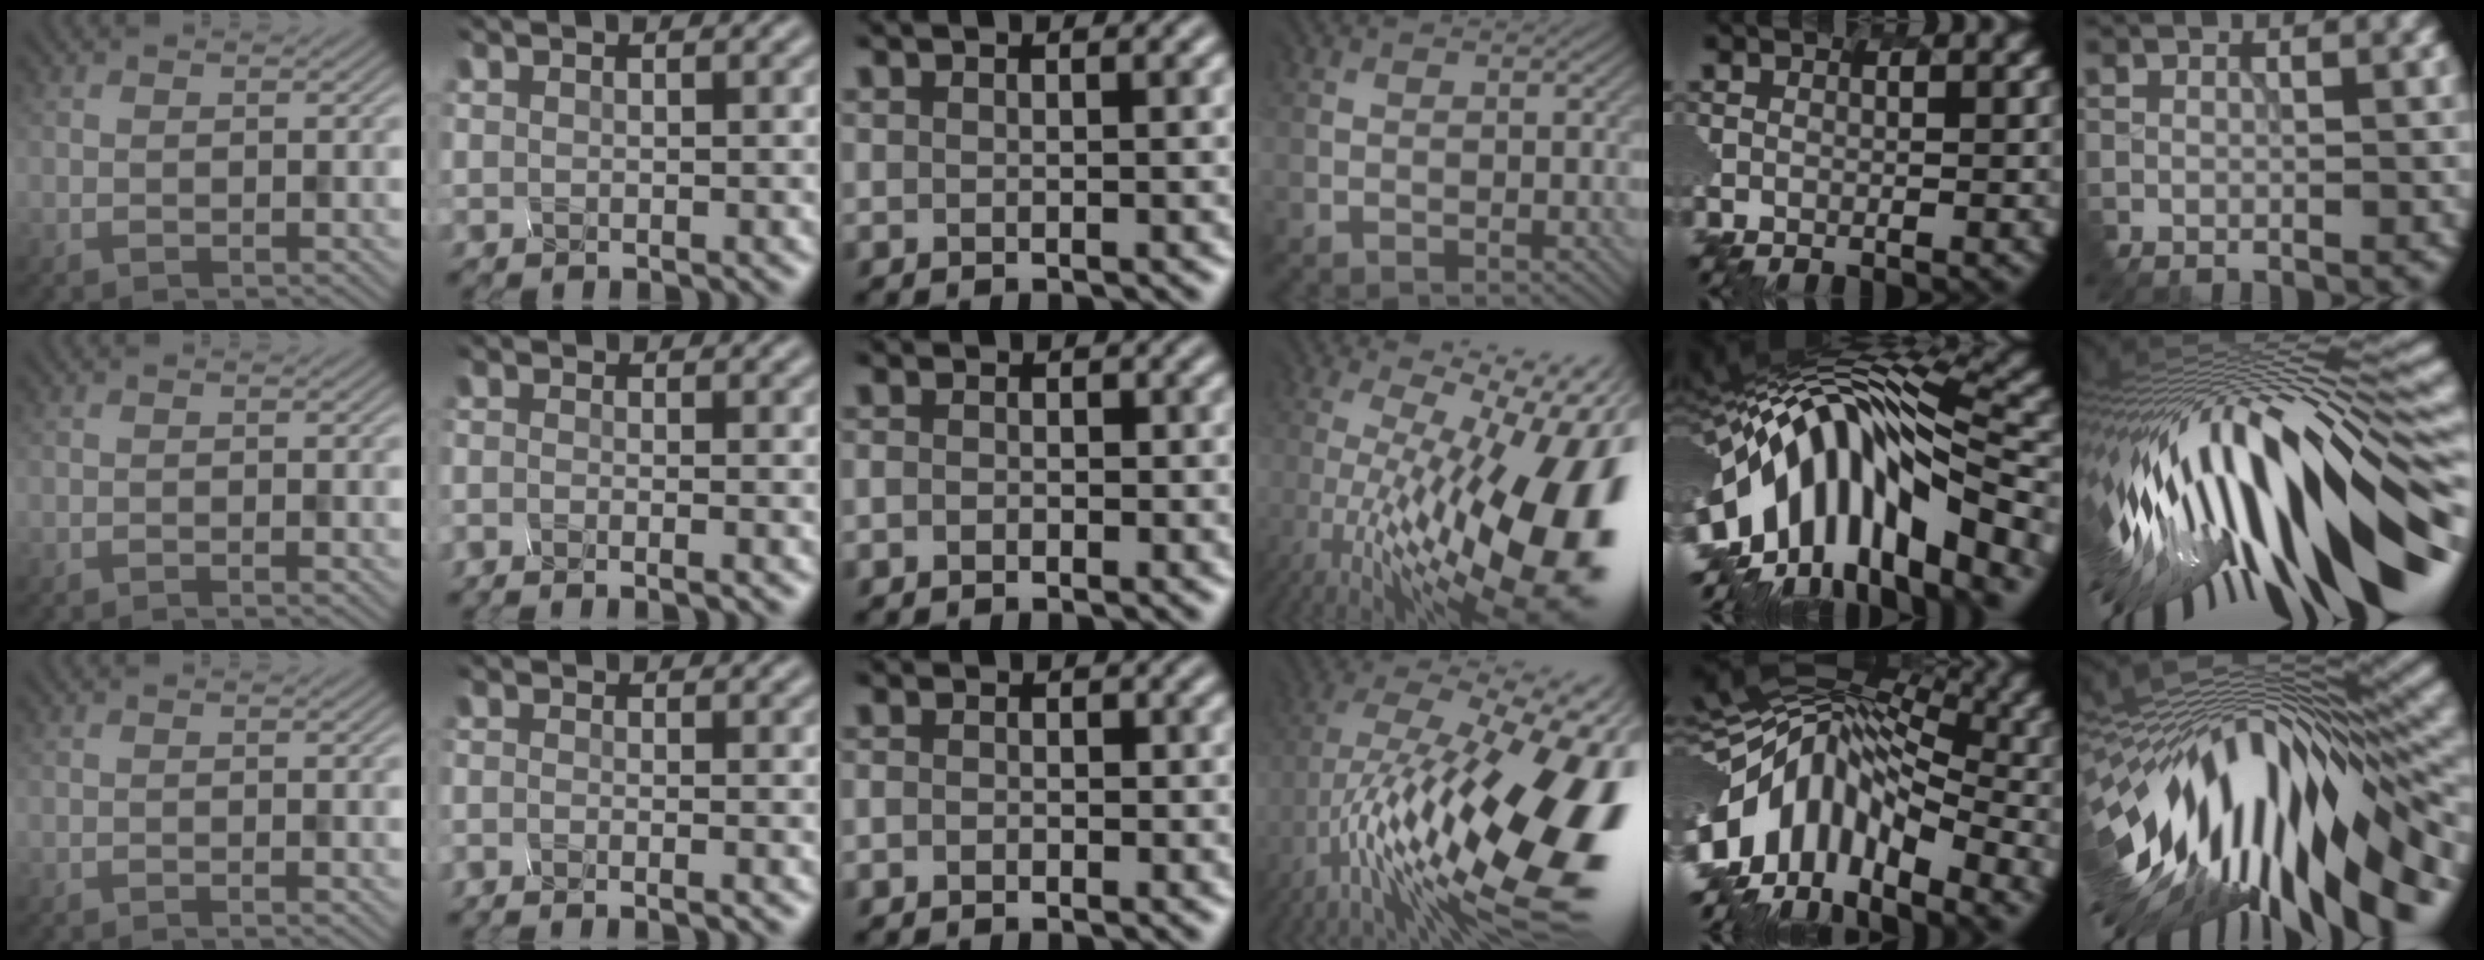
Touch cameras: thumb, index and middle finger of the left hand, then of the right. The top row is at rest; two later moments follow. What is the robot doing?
{"motion": "disassemble", "object": "hinged tin"}